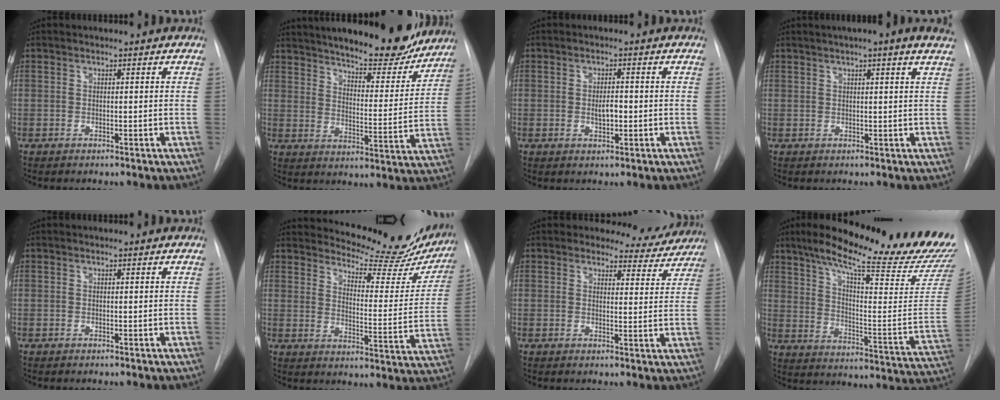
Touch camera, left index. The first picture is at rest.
{"total": 21.4, "force": [18.8, 4.5, 9.1], "torque": [-0.140, -0.024, 0.248]}
{"total": 2.5, "force": [-0.3, 1.0, 2.3], "torque": [-0.040, 0.001, -0.002]}
{"total": 7.3, "force": [5.4, -0.1, 4.9], "torque": [-0.067, 0.018, 0.056]}
{"total": 0.0}
{"total": 19.6, "force": [18.3, 4.5, 5.5], "torque": [-0.063, -0.069, 0.214]}
{"total": 6.7, "force": [6.2, 2.3, -0.4], "torque": [0.023, -0.021, 0.057]}
{"total": 26.8, "force": [22.0, 1.6, 15.2], "torque": [-0.235, -0.077, 0.290]}